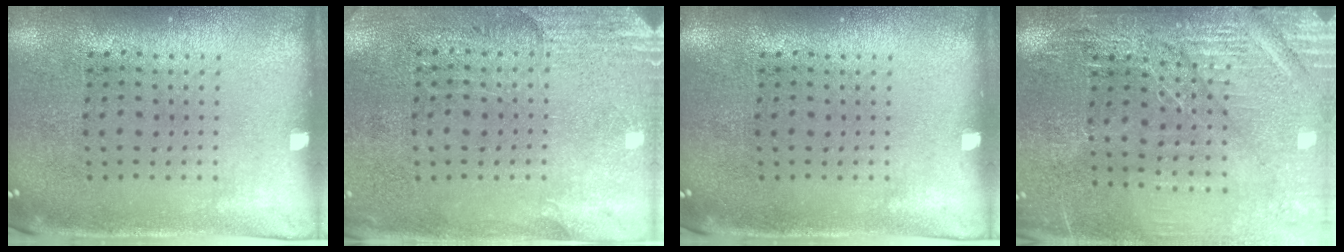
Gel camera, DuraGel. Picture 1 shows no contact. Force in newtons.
{"total": 2.7, "press": 2.3, "slide": 1.4}
{"total": 0.0}
{"total": 3.2, "press": 3.2, "slide": 0.2}